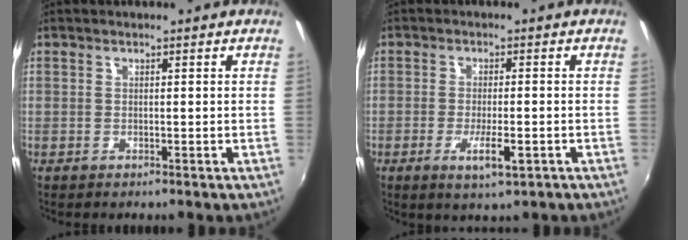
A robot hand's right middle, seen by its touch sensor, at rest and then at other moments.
{"total": 5.2, "force": [-2.3, 1.3, 4.5], "torque": [-0.087, -0.013, -0.034]}